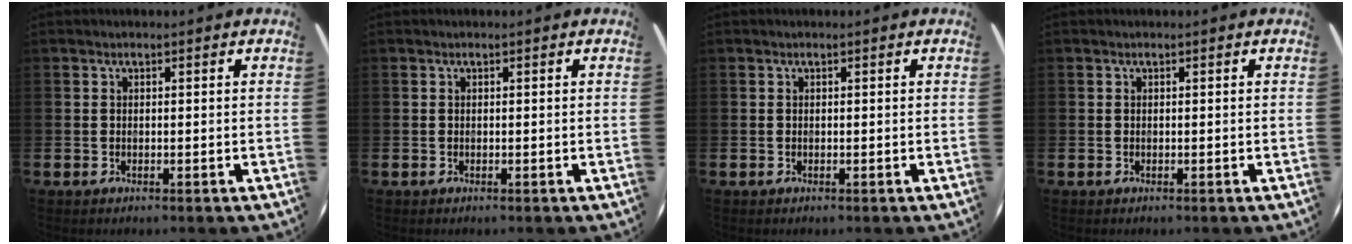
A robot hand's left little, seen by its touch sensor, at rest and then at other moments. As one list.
[{"total": 0.0}, {"total": 0.0}, {"total": 0.0}]